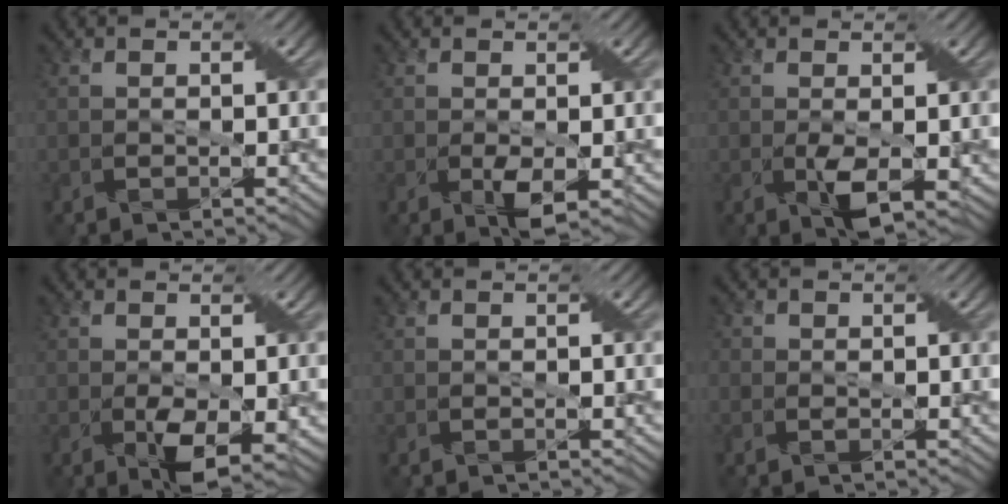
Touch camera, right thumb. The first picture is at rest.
{"total": 2.6, "force": [-0.4, 1.1, 2.3], "torque": [-0.048, -0.010, -0.003]}
{"total": 3.1, "force": [-0.3, 1.3, 2.8], "torque": [-0.062, -0.011, -0.001]}
{"total": 3.9, "force": [-0.8, 1.8, 3.4], "torque": [-0.069, -0.014, -0.008]}
{"total": 0.0}
{"total": 1.3, "force": [-0.2, 1.1, 0.7], "torque": [-0.011, -0.001, -0.004]}